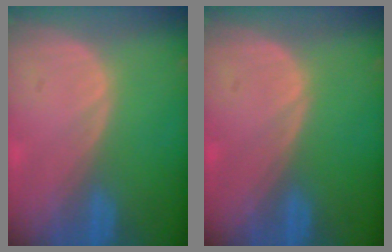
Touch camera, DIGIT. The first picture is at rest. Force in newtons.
{"total": 0.0}